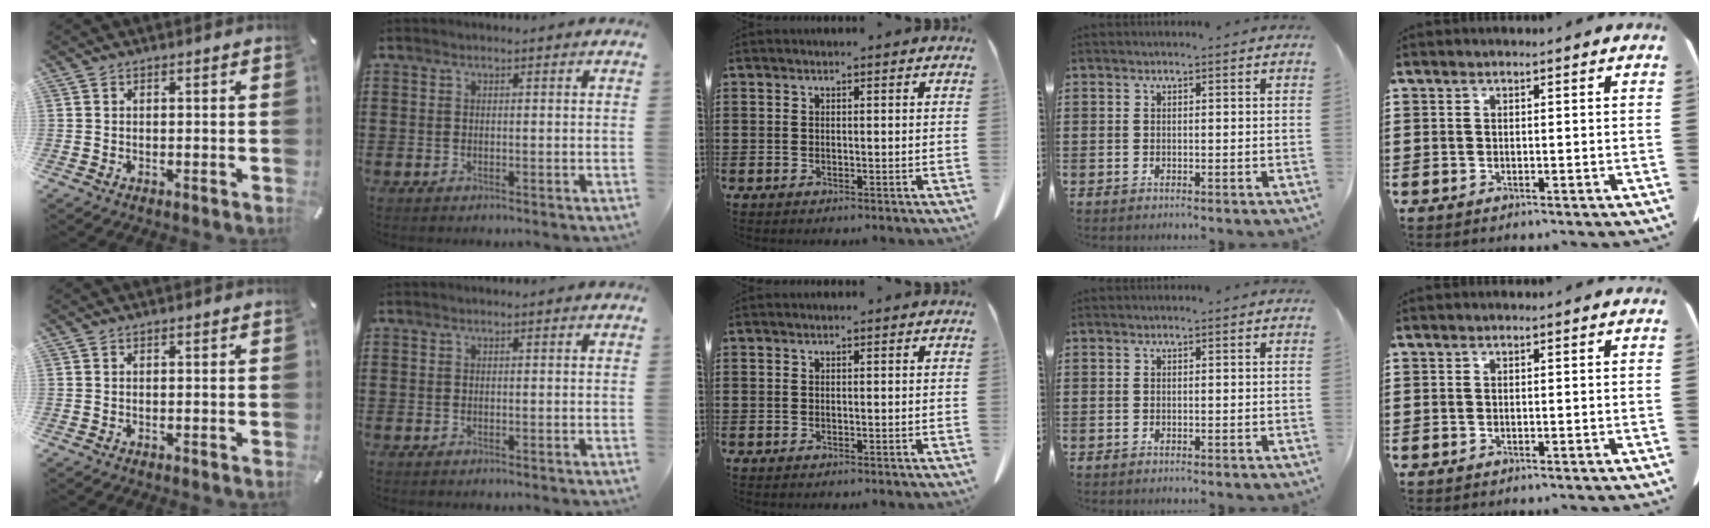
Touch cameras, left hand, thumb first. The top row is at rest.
{}